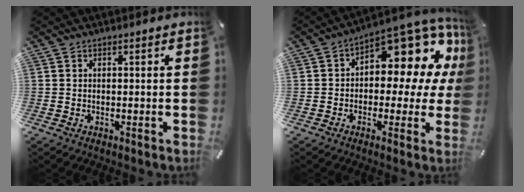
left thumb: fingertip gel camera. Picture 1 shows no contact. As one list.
[{"total": 11.7, "force": [6.1, 6.0, 7.9], "torque": [-0.104, -0.066, 0.099]}]